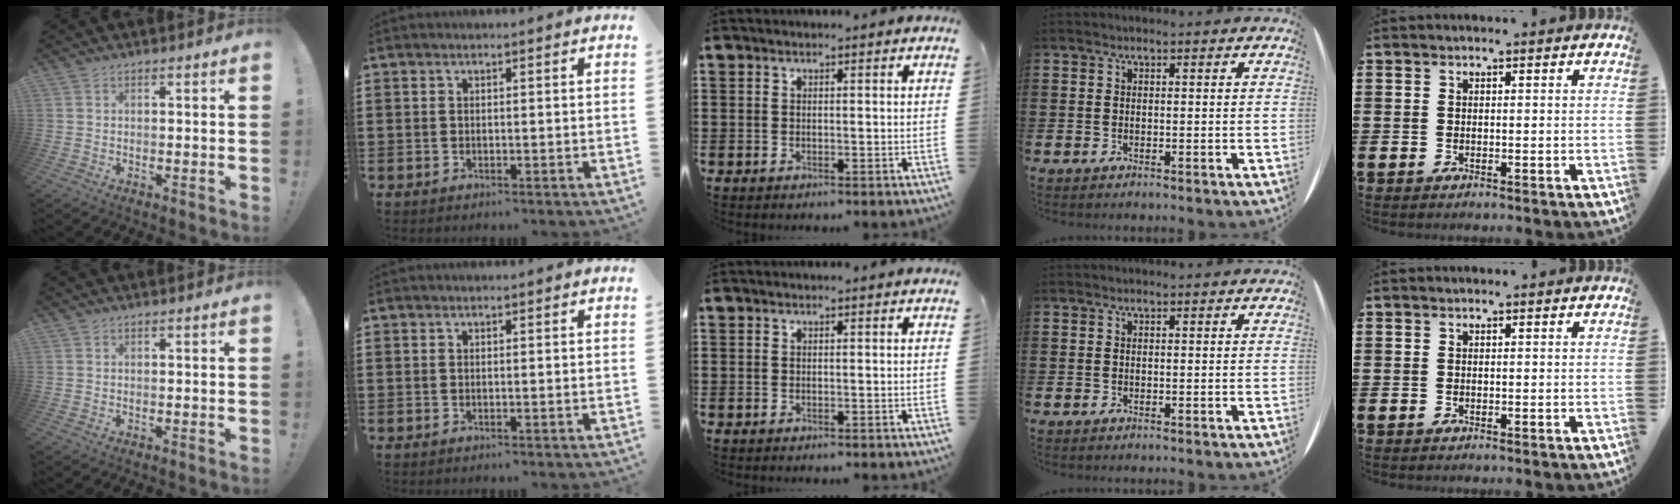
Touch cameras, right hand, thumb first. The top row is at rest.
{}